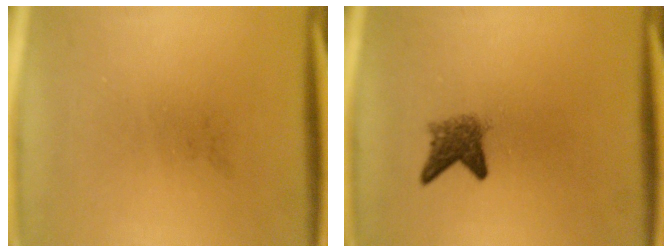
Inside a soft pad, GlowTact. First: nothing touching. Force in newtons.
{"total": 3.1}